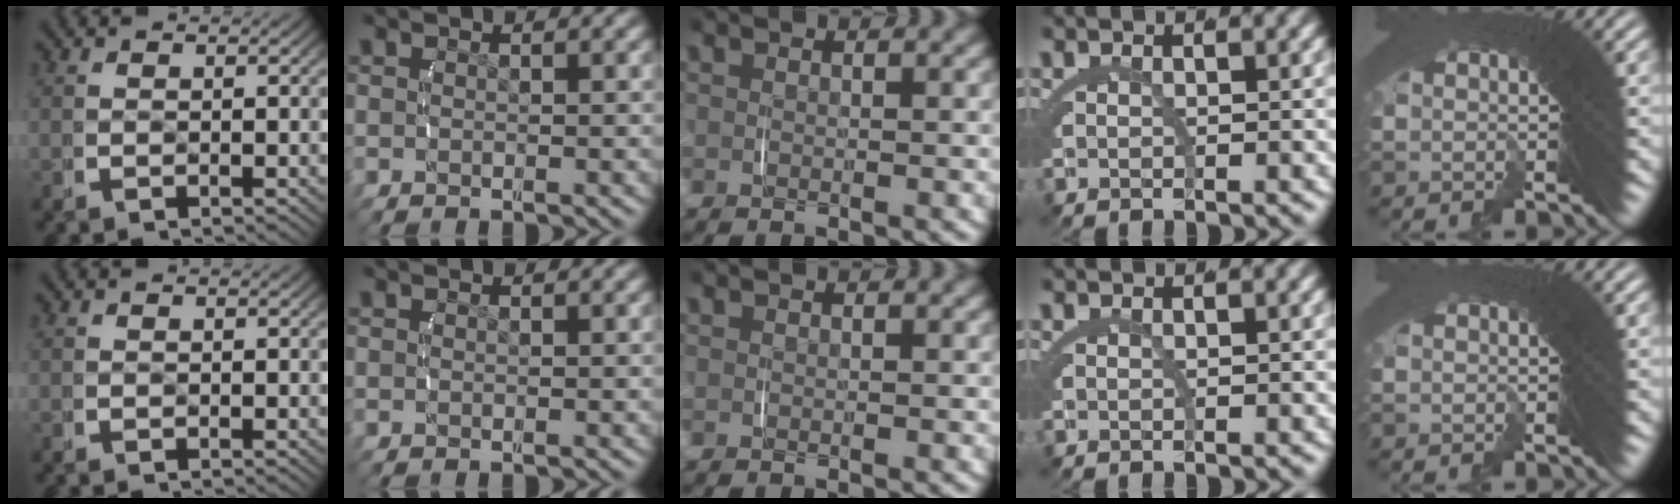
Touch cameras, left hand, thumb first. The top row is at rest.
{}